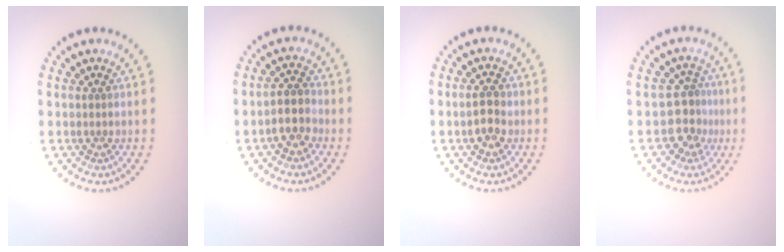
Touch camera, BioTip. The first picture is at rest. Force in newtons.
{"total": 2.9, "press": 2.6, "slide": 1.2}
{"total": 2.5, "press": 2.5, "slide": 0.1}
{"total": 2.9, "press": 2.5, "slide": 1.6}